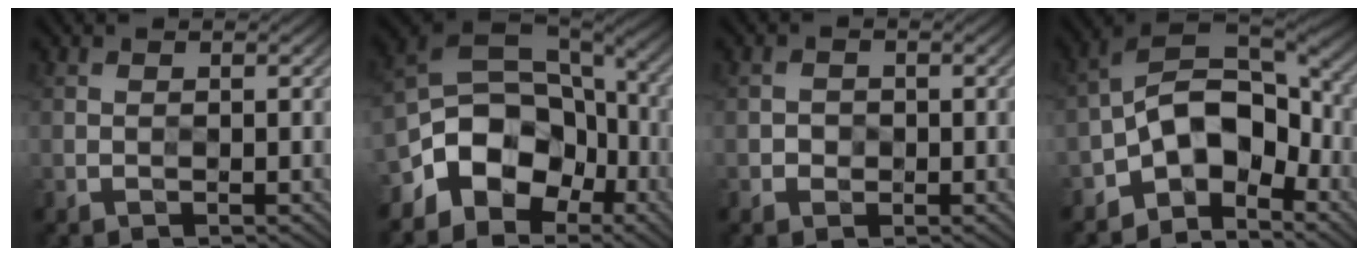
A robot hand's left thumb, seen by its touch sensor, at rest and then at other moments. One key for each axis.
{"total": 14.1, "fx": -6.0, "fy": 10.1, "fz": 7.9, "tx": -0.157, "ty": -0.020, "tz": -0.109}
{"total": 1.0, "fx": -0.2, "fy": 1.0, "fz": 0.0, "tx": 0.004, "ty": -0.003, "tz": -0.007}
{"total": 11.1, "fx": -4.6, "fy": 6.5, "fz": 7.7, "tx": -0.120, "ty": 0.000, "tz": -0.102}